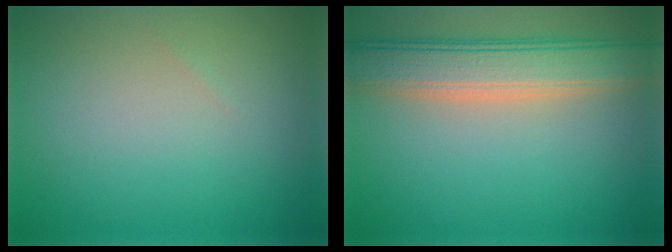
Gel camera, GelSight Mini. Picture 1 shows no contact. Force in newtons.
{"total": 6.0, "press": 5.9, "slide": 0.5}